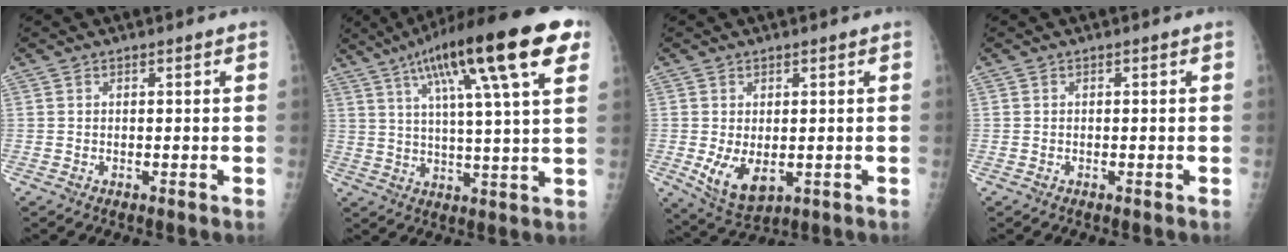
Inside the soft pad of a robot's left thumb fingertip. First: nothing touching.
{"total": 22.7, "force": [11.0, 4.3, 19.4], "torque": [-0.298, 0.002, 0.166]}
{"total": 7.1, "force": [-0.7, 4.1, 5.8], "torque": [-0.091, -0.019, 0.004]}
{"total": 0.0}